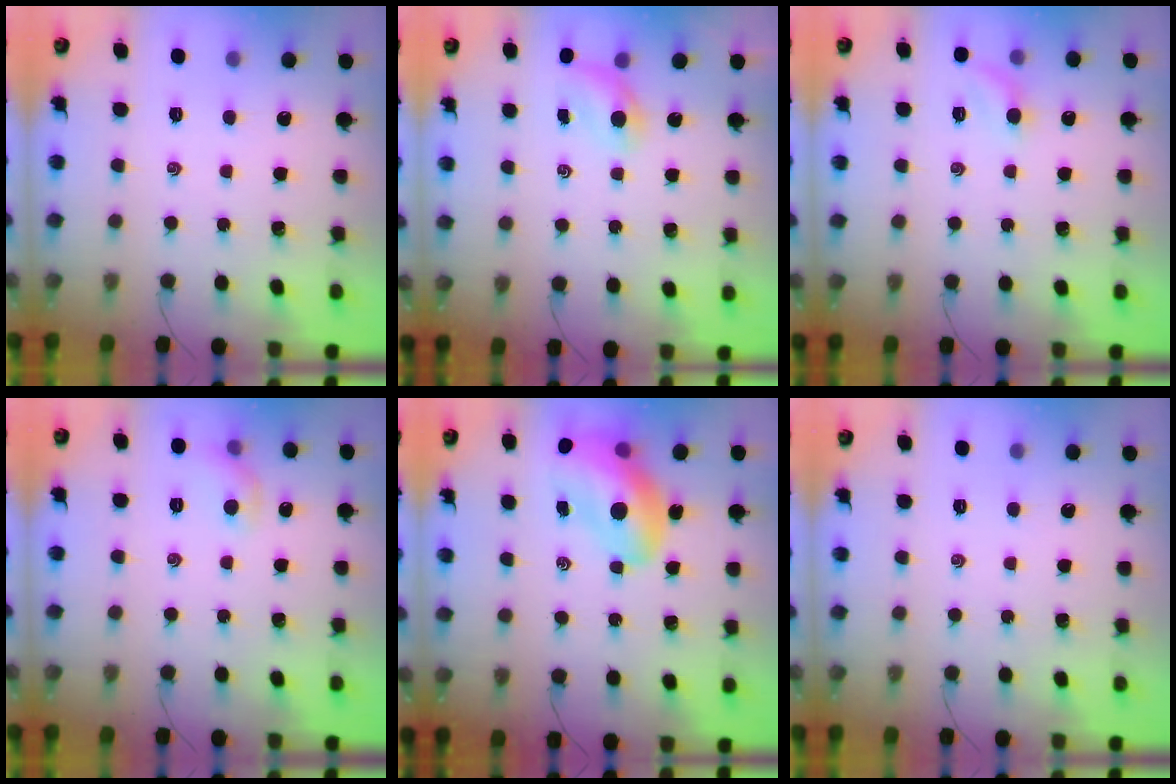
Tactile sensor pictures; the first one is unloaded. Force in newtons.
{"total": 3.5, "press": 3.4, "slide": 0.8}
{"total": 6.5, "press": 6.3, "slide": 1.4}
{"total": 6.5, "press": 6.4, "slide": 1.3}
{"total": 14.4, "press": 13.9, "slide": 4.0}
{"total": 0.0}